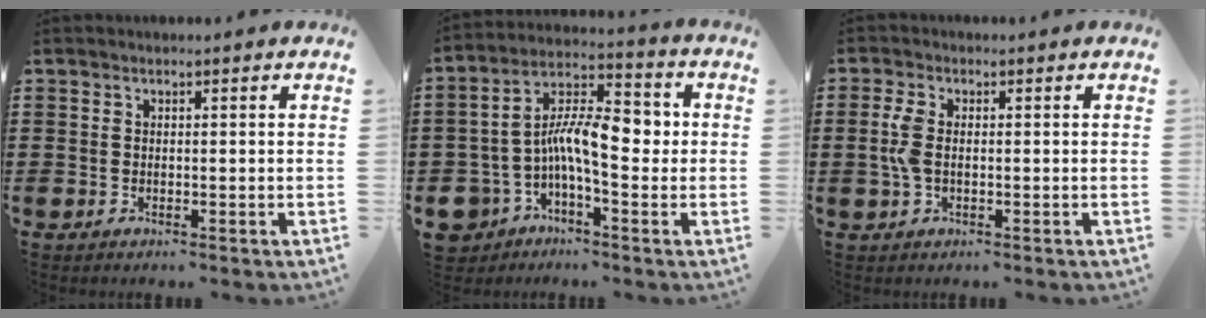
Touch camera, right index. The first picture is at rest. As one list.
[{"total": 11.9, "force": [-0.3, 6.1, 10.3], "torque": [-0.192, 0.006, -0.003]}, {"total": 3.8, "force": [-0.1, 1.9, 3.3], "torque": [-0.093, -0.006, -0.012]}]